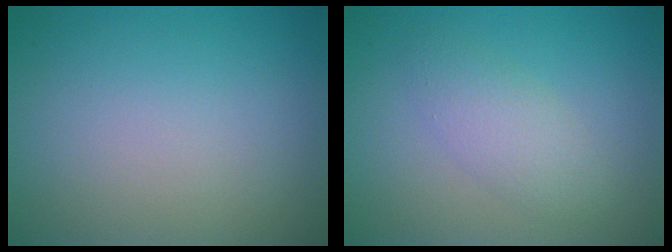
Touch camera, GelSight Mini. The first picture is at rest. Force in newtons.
{"total": 2.7, "press": 2.7, "slide": 0.2}